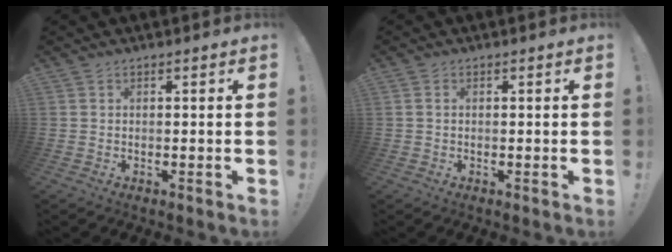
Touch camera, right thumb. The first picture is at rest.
{"total": 0.6, "force": [0.2, 0.5, 0.3], "torque": [-0.009, 0.003, 0.004]}